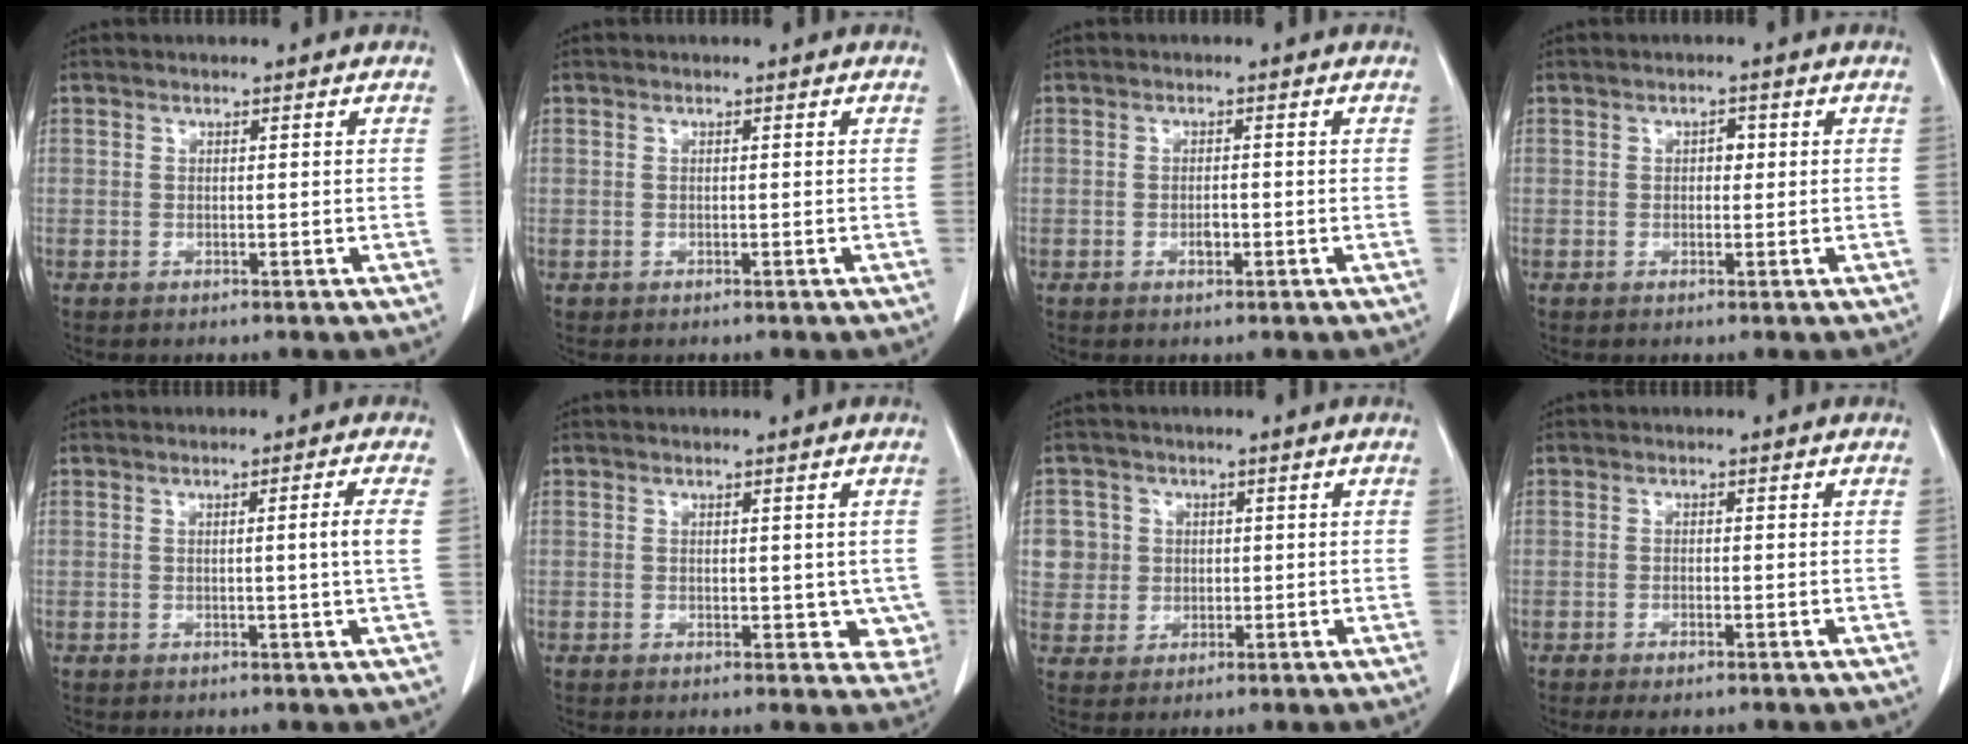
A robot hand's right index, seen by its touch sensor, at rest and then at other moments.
{"total": 0.0}
{"total": 1.6, "force": [-0.6, 0.6, 1.3], "torque": [-0.023, 0.003, -0.007]}
{"total": 1.4, "force": [0.2, 0.9, 1.1], "torque": [-0.011, 0.003, 0.001]}
{"total": 2.7, "force": [0.1, -1.0, 2.5], "torque": [-0.040, -0.004, 0.003]}
{"total": 4.0, "force": [0.1, 2.7, 3.0], "torque": [-0.013, -0.002, 0.003]}
{"total": 5.6, "force": [1.1, 5.5, 0.2], "torque": [0.003, 0.016, 0.027]}
{"total": 2.0, "force": [-1.3, 0.4, 1.4], "torque": [-0.024, -0.005, -0.019]}